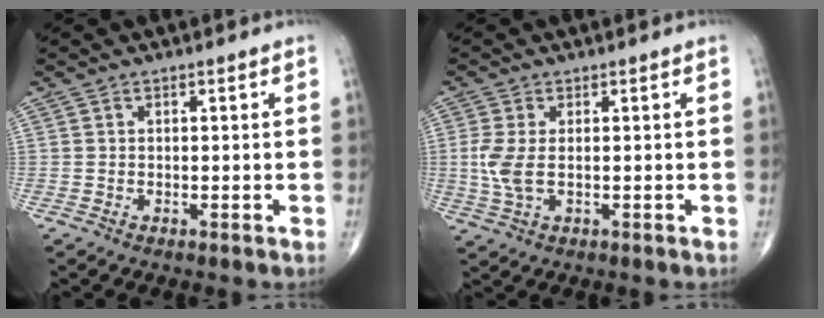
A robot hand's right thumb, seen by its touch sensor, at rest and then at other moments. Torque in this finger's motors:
{"motor_torque": [-0.18, 0.33, 0.57, 0.18, -0.03]}